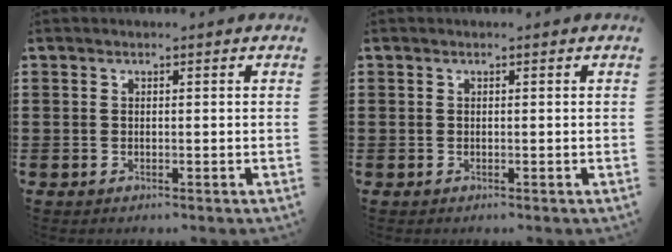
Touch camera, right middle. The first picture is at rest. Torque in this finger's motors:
{"motor_torque": [-1.19, 0.95, 0.02, 0.00]}